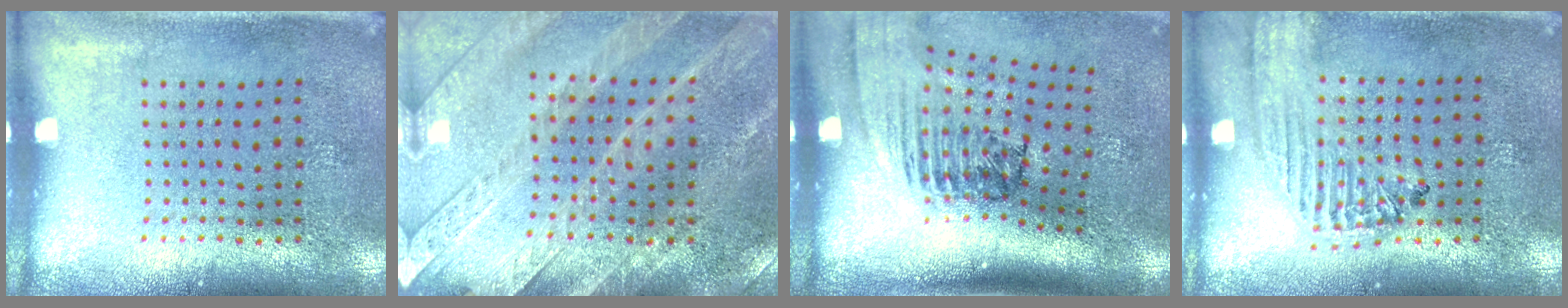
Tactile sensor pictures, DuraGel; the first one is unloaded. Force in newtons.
{"total": 2.8, "press": 2.6, "slide": 0.9}
{"total": 2.6, "press": 1.8, "slide": 1.9}
{"total": 1.8, "press": 1.6, "slide": 0.7}